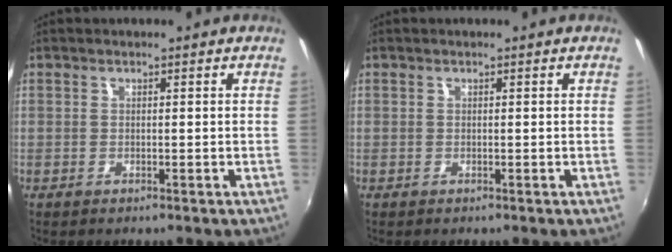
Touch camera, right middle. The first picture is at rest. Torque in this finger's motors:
{"motor_torque": [-0.07, -0.04, -0.01, 0.00]}